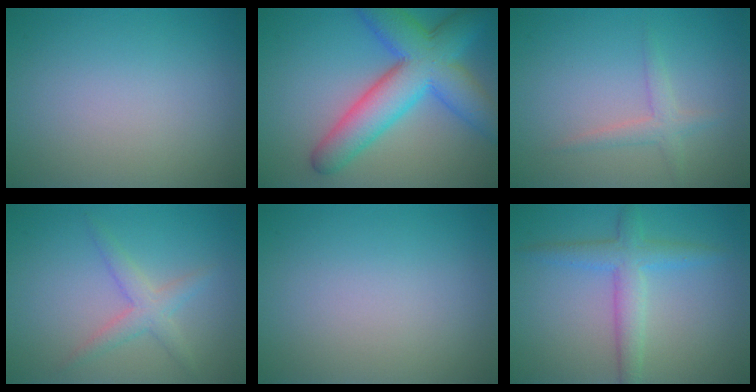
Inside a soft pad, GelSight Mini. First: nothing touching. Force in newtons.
{"total": 9.3, "press": 9.3, "slide": 0.2}
{"total": 1.8, "press": 1.8, "slide": 0.0}
{"total": 2.4, "press": 2.4, "slide": 0.0}
{"total": 0.0}
{"total": 3.5, "press": 3.5, "slide": 0.1}